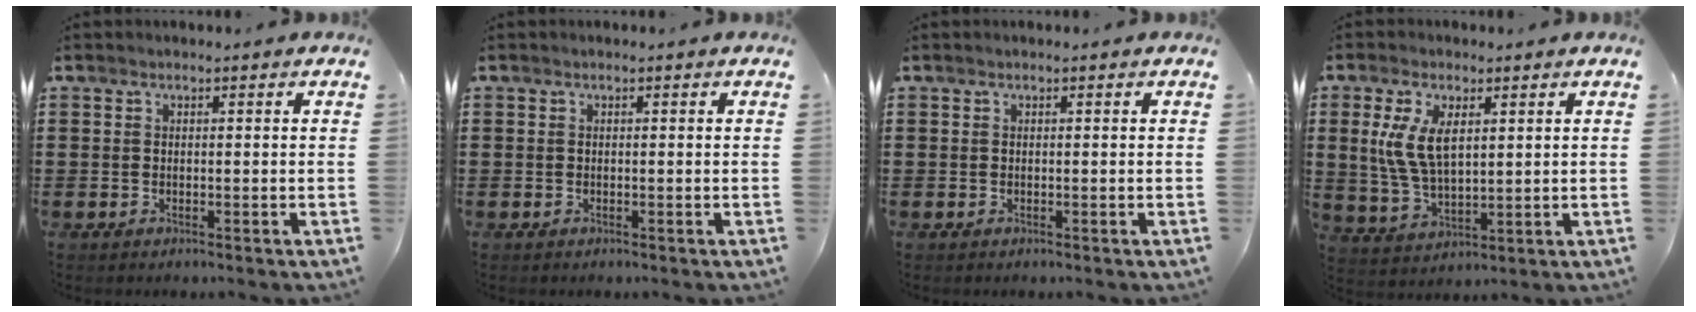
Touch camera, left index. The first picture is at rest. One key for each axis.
{"total": 0.0}
{"total": 0.0}
{"total": 7.5, "fx": 2.2, "fy": 3.7, "fz": 6.2, "tx": -0.141, "ty": 0.004, "tz": 0.035}